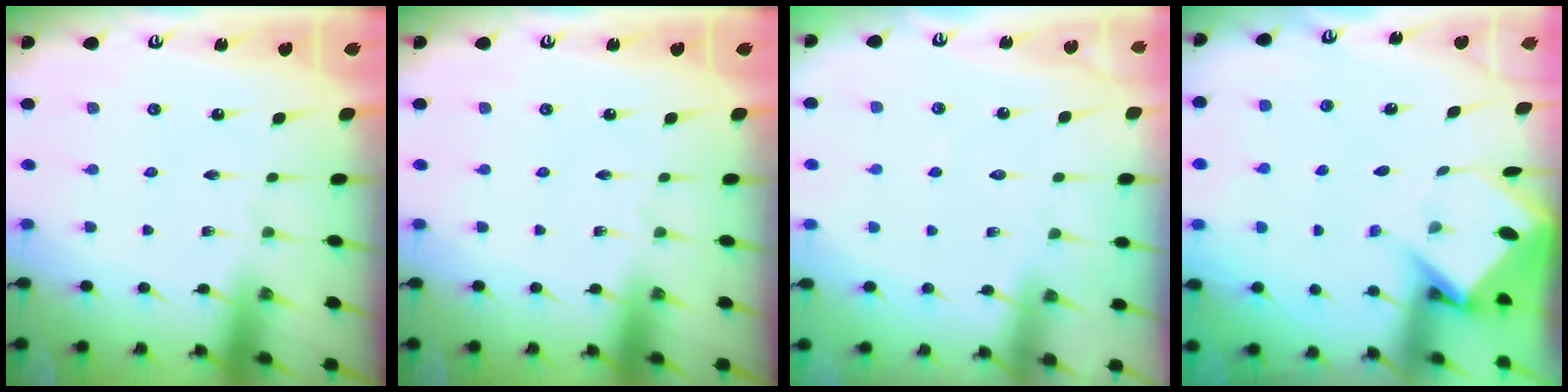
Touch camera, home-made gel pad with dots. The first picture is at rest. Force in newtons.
{"total": 0.0}
{"total": 5.7, "press": 5.6, "slide": 0.6}
{"total": 5.9, "press": 5.9, "slide": 0.5}